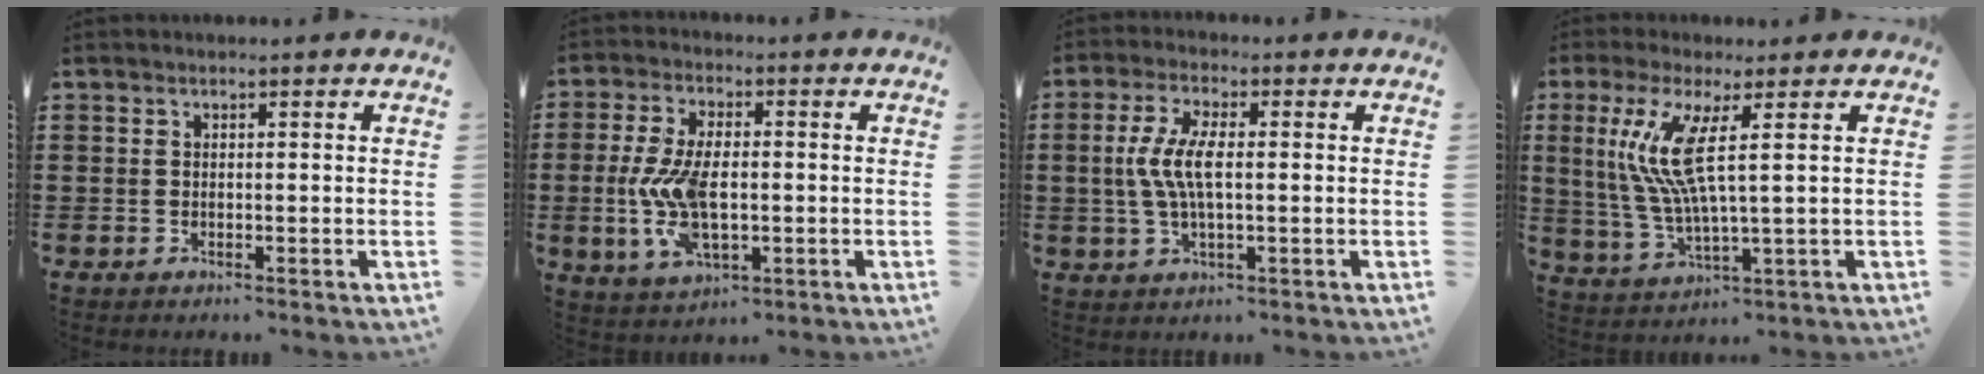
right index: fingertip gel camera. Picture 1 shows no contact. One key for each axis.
{"total": 9.1, "fx": -1.1, "fy": 4.4, "fz": 7.9, "tx": -0.188, "ty": -0.009, "tz": -0.025}
{"total": 6.6, "fx": -0.1, "fy": 2.3, "fz": 6.2, "tx": -0.146, "ty": -0.007, "tz": -0.014}
{"total": 9.8, "fx": 2.4, "fy": 1.2, "fz": 9.4, "tx": -0.212, "ty": -0.015, "tz": 0.033}